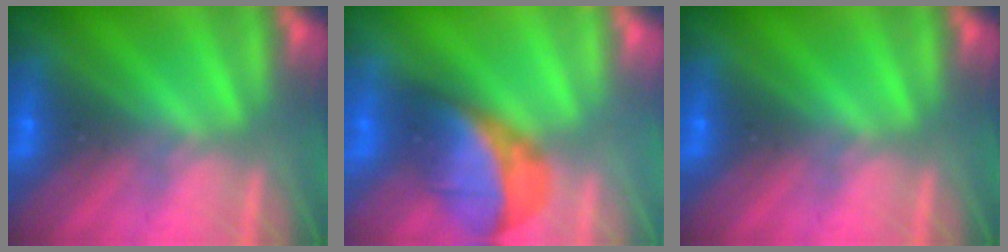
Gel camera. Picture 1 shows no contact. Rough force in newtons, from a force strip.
{"total": 2.9}
{"total": 0.0}